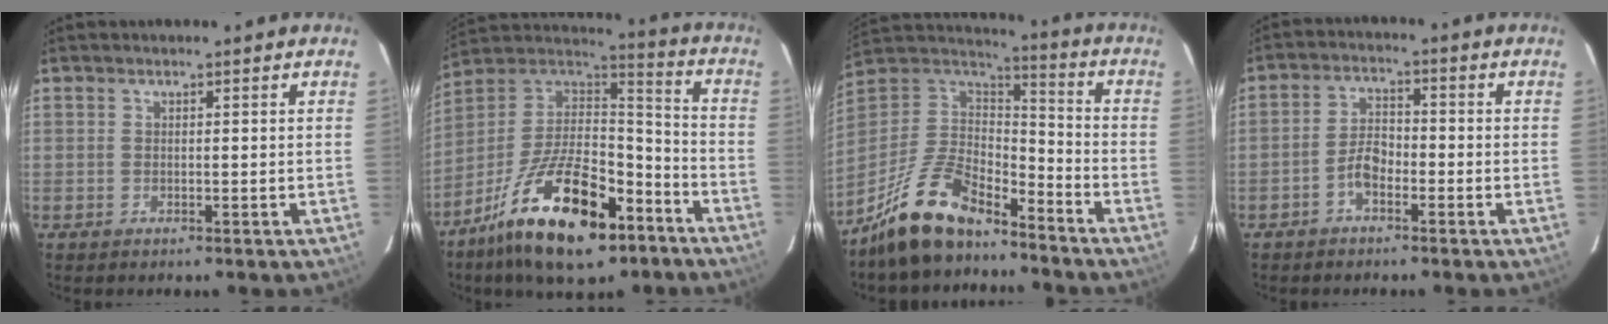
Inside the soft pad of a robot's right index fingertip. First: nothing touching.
{"total": 24.2, "force": [-13.4, 10.5, 17.1], "torque": [-0.325, -0.012, -0.219]}
{"total": 17.6, "force": [-13.4, 6.8, 9.1], "torque": [-0.210, 0.001, -0.245]}
{"total": 4.2, "force": [-2.5, 2.1, 2.7], "torque": [-0.057, 0.013, -0.047]}